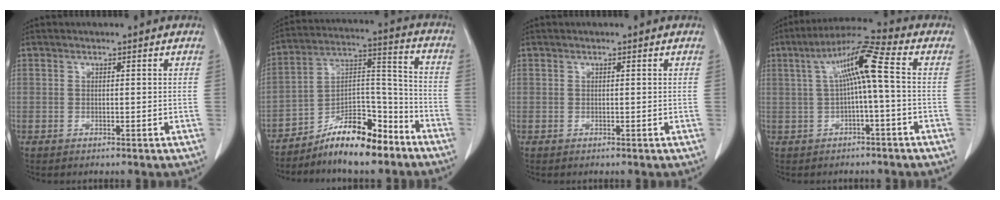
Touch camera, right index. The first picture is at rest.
{"total": 12.5, "force": [-9.6, 3.4, 7.3], "torque": [-0.120, 0.031, -0.165]}
{"total": 0.0}
{"total": 8.5, "force": [0.6, -0.1, 8.4], "torque": [-0.148, 0.031, 0.012]}